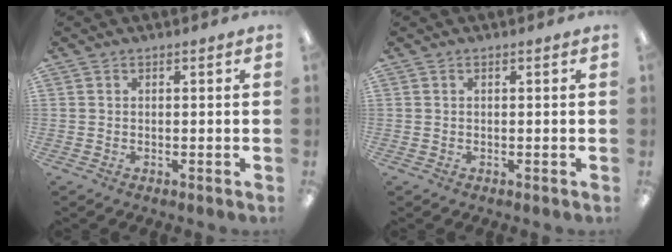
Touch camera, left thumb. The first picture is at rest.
{"total": 0.0}